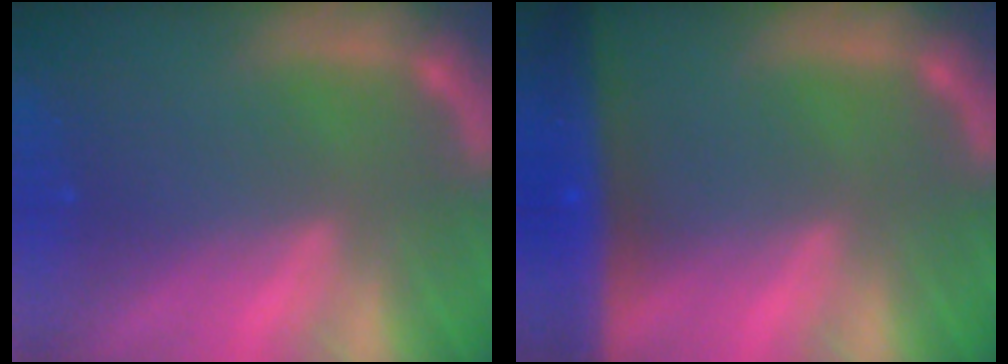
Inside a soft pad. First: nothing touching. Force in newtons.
{"total": 9.0}